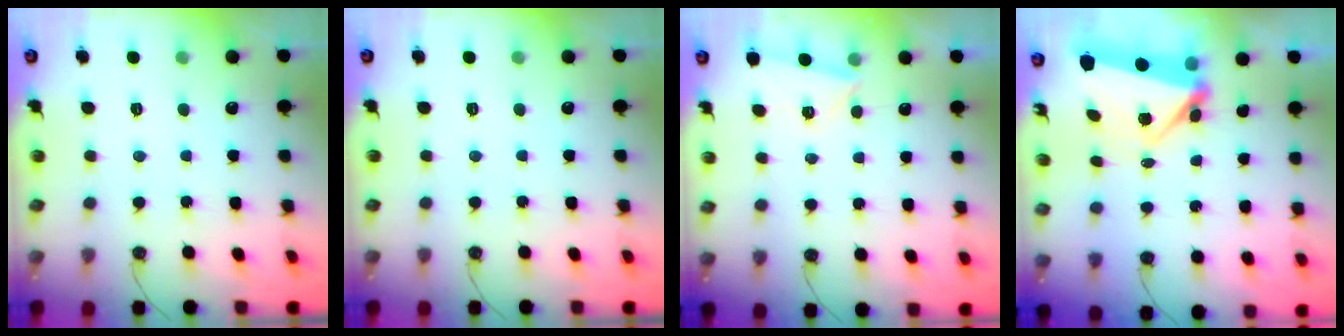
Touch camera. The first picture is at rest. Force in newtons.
{"total": 0.0}
{"total": 3.4, "press": 3.1, "slide": 1.6}
{"total": 5.4, "press": 5.3, "slide": 0.9}